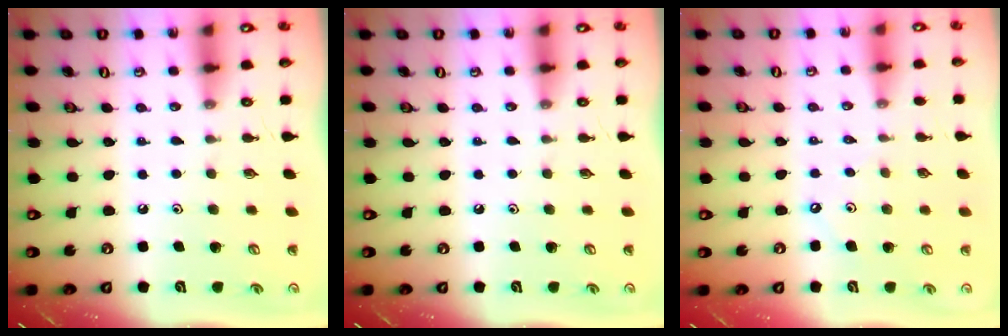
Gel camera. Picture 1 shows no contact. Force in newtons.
{"total": 0.0}
{"total": 3.8, "press": 3.7, "slide": 0.4}